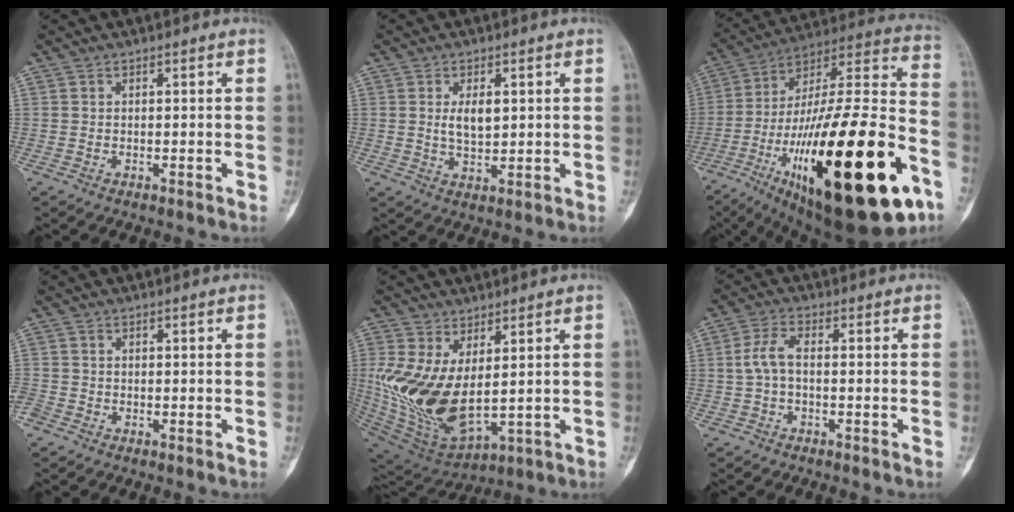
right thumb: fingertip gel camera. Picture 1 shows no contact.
{"total": 4.7, "force": [1.1, 2.4, 3.9], "torque": [-0.063, -0.010, 0.023]}
{"total": 42.7, "force": [-17.0, 13.3, 36.8], "torque": [-0.541, 0.059, -0.265]}
{"total": 2.2, "force": [-1.3, 1.5, 1.1], "torque": [-0.029, -0.003, -0.029]}
{"total": 17.5, "force": [1.9, 9.5, 14.6], "torque": [-0.301, -0.029, 0.066]}
{"total": 4.4, "force": [-0.4, 2.0, 3.9], "torque": [-0.091, 0.014, -0.013]}